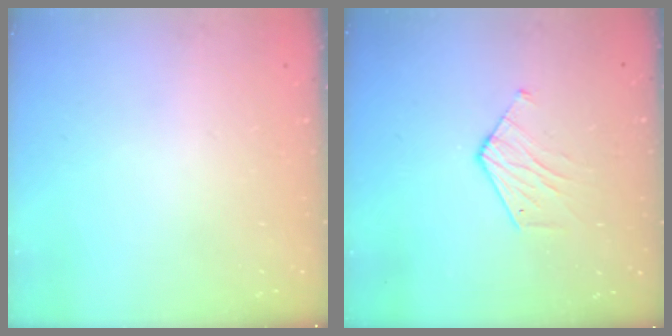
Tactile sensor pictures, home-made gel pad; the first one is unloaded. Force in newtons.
{"total": 6.3, "press": 6.3, "slide": 0.5}